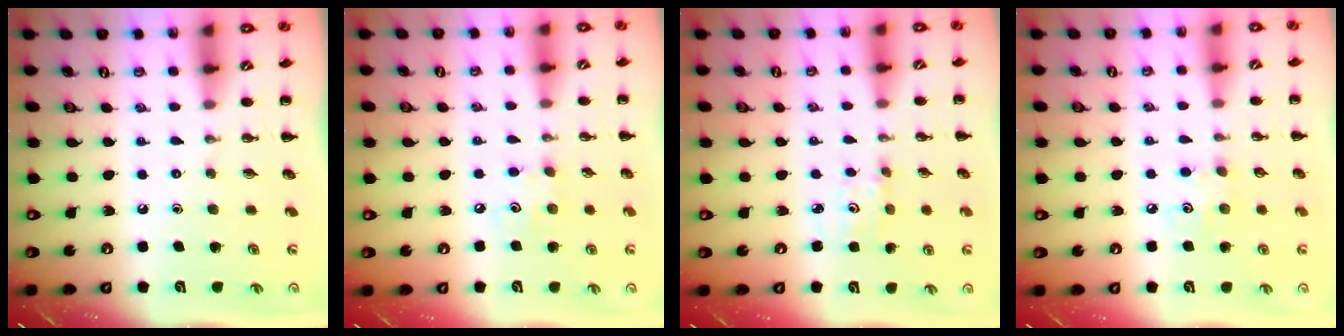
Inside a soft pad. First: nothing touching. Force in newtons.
{"total": 3.8, "press": 3.7, "slide": 0.8}
{"total": 2.4, "press": 2.3, "slide": 0.7}
{"total": 4.5, "press": 4.3, "slide": 1.1}